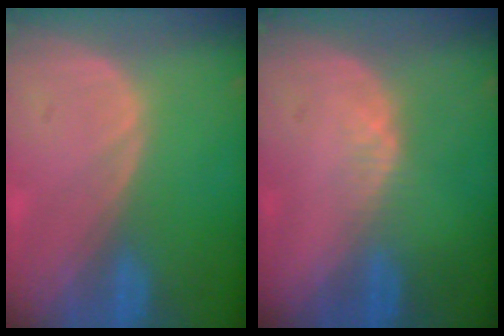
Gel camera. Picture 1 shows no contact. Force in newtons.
{"total": 1.4, "press": 1.2, "slide": 0.7}